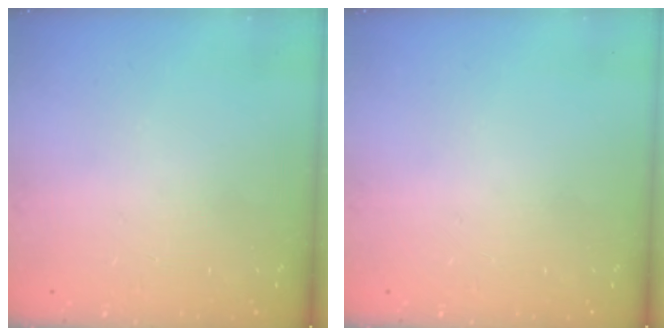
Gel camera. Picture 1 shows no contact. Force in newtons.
{"total": 0.0}